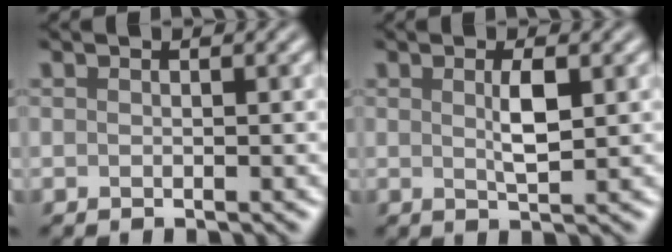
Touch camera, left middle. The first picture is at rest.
{"total": 2.4, "force": [0.6, 0.6, 2.2], "torque": [-0.044, -0.001, 0.011]}